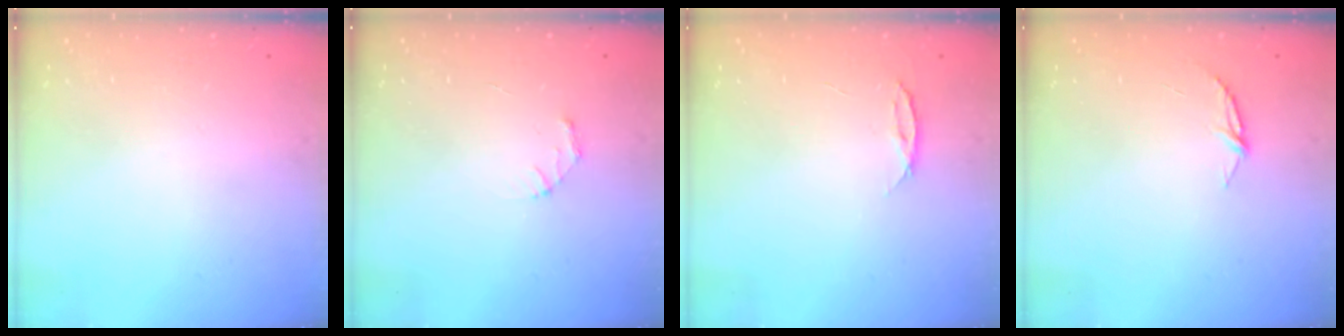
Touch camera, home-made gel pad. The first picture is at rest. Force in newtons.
{"total": 2.1, "press": 2.1, "slide": 0.2}
{"total": 4.0, "press": 4.0, "slide": 0.4}
{"total": 5.1, "press": 5.1, "slide": 0.5}